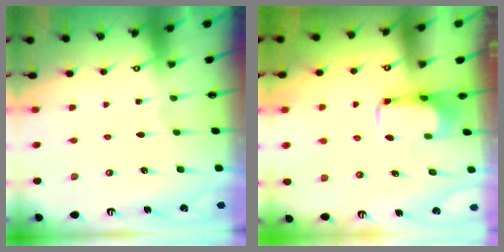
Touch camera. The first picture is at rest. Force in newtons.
{"total": 2.1, "press": 2.1, "slide": 0.4}